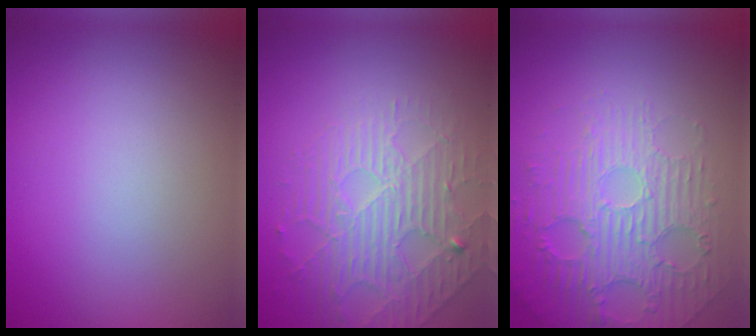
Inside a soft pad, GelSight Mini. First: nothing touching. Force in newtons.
{"total": 4.6, "press": 3.6, "slide": 3.0}
{"total": 5.4, "press": 3.8, "slide": 3.9}